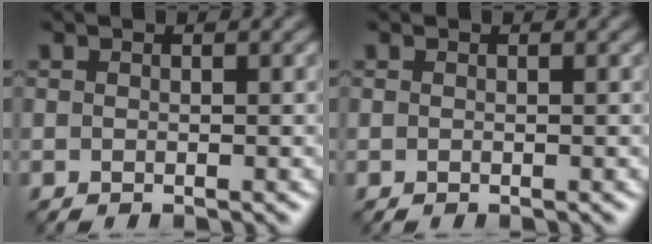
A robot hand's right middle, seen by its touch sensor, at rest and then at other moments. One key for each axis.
{"total": 0.0}